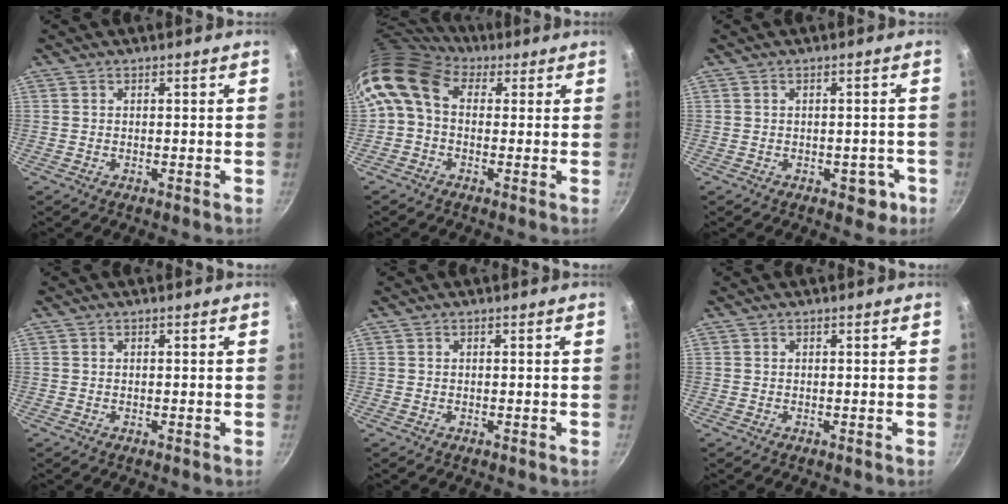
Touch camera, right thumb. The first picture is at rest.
{"total": 9.6, "force": [1.8, 7.0, 6.3], "torque": [-0.111, 0.020, 0.012]}
{"total": 3.9, "force": [-1.6, 2.5, 2.6], "torque": [-0.006, 0.017, -0.009]}
{"total": 0.0}
{"total": 0.0}
{"total": 0.0}